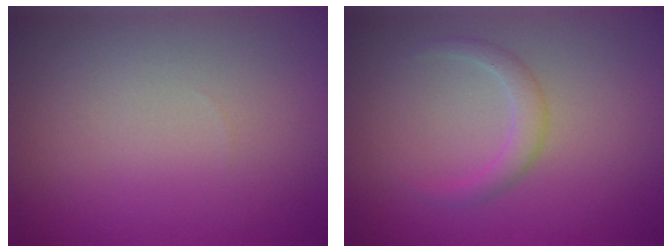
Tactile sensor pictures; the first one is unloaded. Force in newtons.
{"total": 1.7, "press": 1.7, "slide": 0.1}